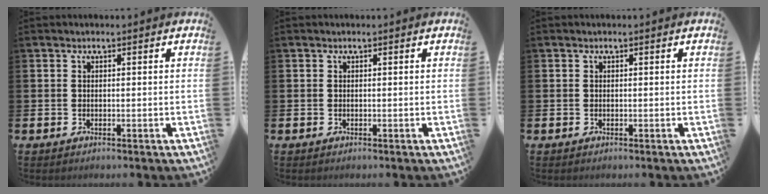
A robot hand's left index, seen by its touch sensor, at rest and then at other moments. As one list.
[{"total": 0.0}, {"total": 0.0}]